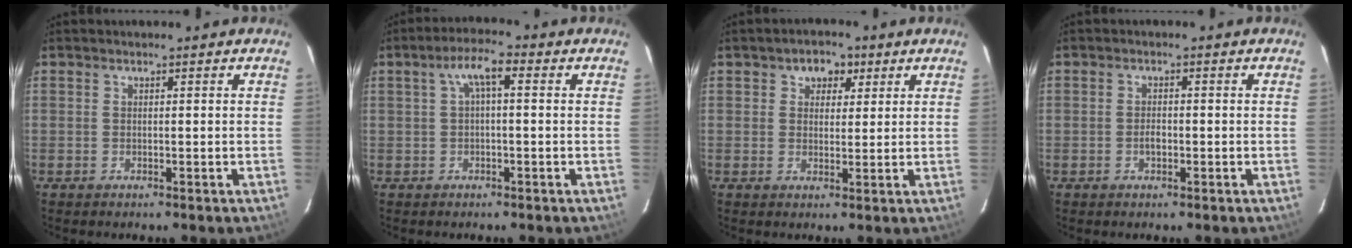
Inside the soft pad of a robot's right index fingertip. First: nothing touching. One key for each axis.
{"total": 4.5, "fx": 0.6, "fy": 1.3, "fz": 4.3, "tx": -0.081, "ty": 0.016, "tz": 0.015}
{"total": 4.4, "fx": 1.9, "fy": 3.5, "fz": 1.8, "tx": -0.018, "ty": 0.011, "tz": 0.027}
{"total": 1.8, "fx": -0.7, "fy": 1.0, "fz": 1.3, "tx": -0.025, "ty": 0.003, "tz": -0.013}